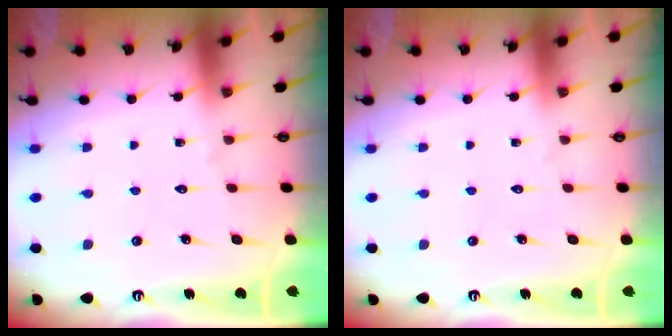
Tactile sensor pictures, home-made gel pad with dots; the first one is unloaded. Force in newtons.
{"total": 0.0}